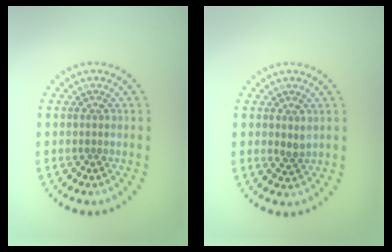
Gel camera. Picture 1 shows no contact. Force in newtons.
{"total": 1.0, "press": 0.9, "slide": 0.4}